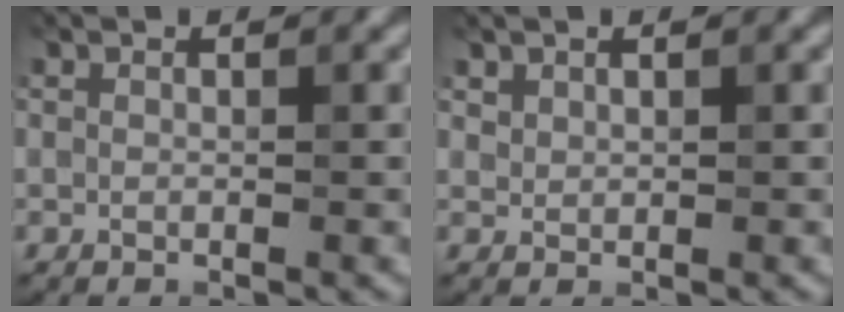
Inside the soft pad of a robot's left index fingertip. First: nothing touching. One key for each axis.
{"total": 0.9, "fx": 0.8, "fy": 0.5, "fz": 0.0, "tx": -0.001, "ty": -0.003, "tz": 0.020}